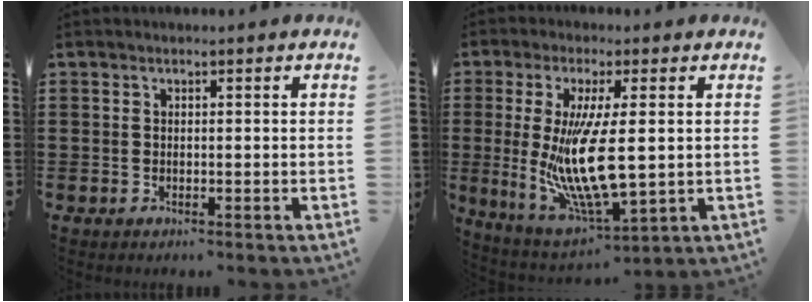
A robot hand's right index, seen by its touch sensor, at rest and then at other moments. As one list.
[{"total": 12.1, "force": [0.6, 3.4, 11.6], "torque": [-0.239, -0.025, 0.008]}]